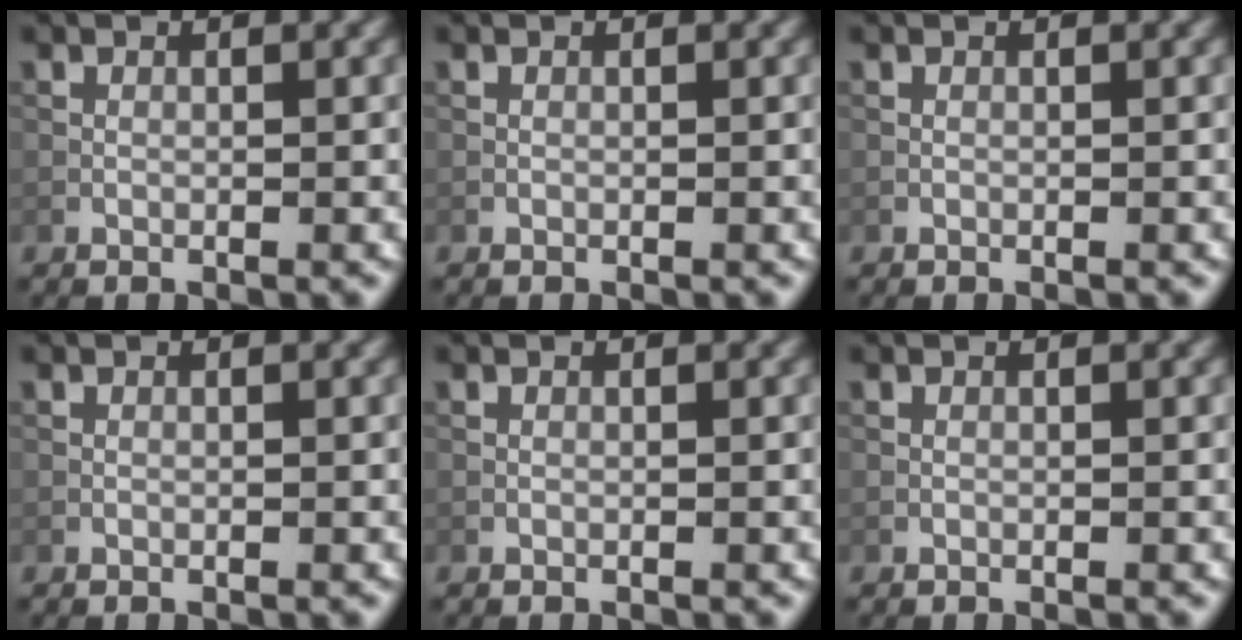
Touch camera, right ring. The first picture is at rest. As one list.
[{"total": 0.0}, {"total": 0.0}, {"total": 0.0}, {"total": 0.0}, {"total": 0.0}]